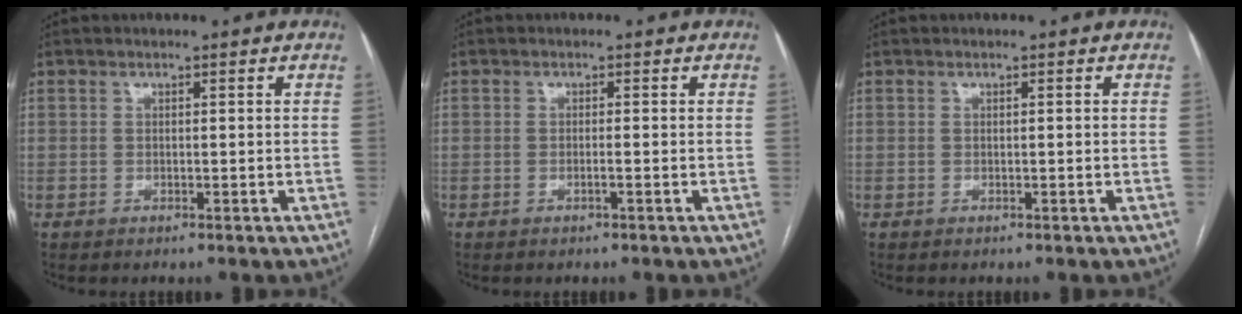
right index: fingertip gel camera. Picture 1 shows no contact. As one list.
[{"total": 0.8, "force": [-0.3, -0.1, 0.7], "torque": [-0.015, 0.000, -0.005]}, {"total": 0.0}]